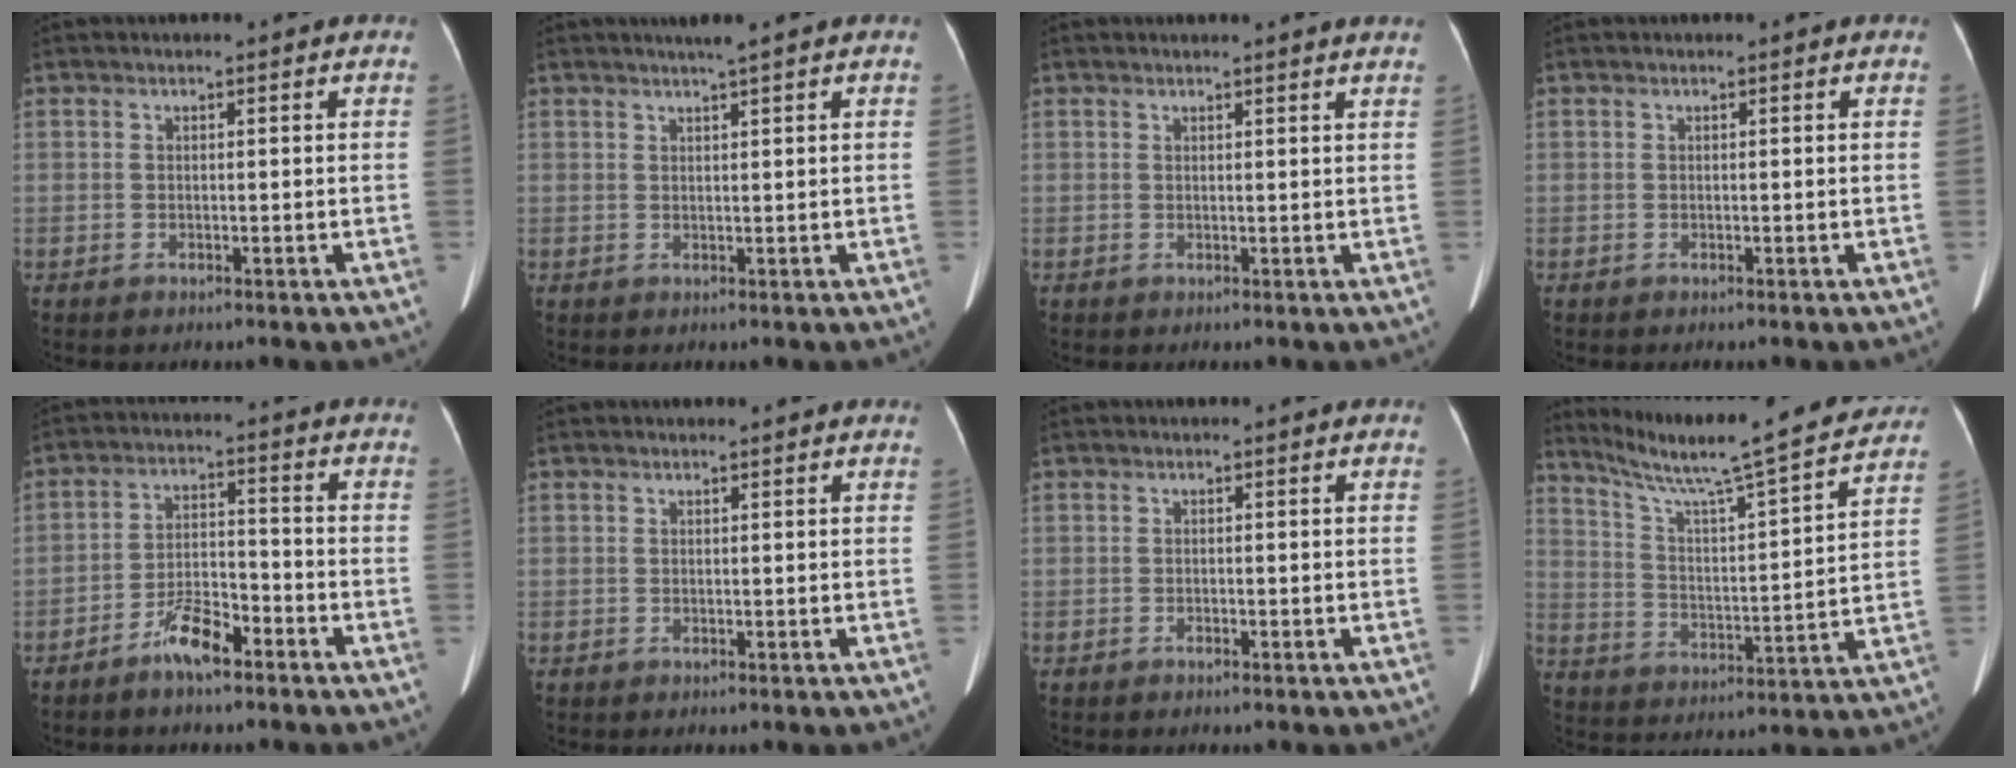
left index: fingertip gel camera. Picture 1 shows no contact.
{"total": 1.9, "force": [1.4, -0.6, 1.2], "torque": [-0.019, 0.002, 0.028]}
{"total": 3.7, "force": [3.5, -0.3, 1.3], "torque": [-0.015, 0.003, 0.027]}
{"total": 0.0}
{"total": 6.5, "force": [-4.6, 1.7, 4.2], "torque": [-0.085, 0.006, -0.084]}
{"total": 0.7, "force": [0.6, 0.3, 0.1], "torque": [-0.011, 0.008, 0.003]}
{"total": 0.5, "force": [-0.5, 0.1, 0.2], "torque": [-0.009, -0.001, -0.008]}
{"total": 23.1, "force": [20.5, 0.2, 10.8], "torque": [-0.181, -0.024, 0.291]}